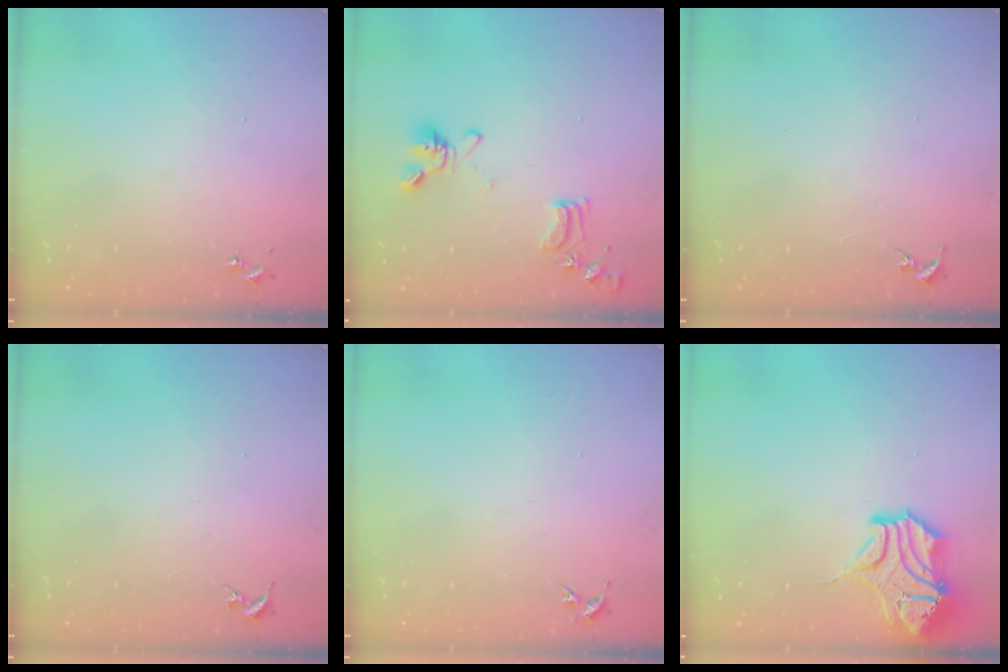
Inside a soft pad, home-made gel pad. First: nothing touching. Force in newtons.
{"total": 13.1, "press": 13.0, "slide": 1.9}
{"total": 0.0}
{"total": 0.0}
{"total": 4.2, "press": 4.2, "slide": 0.5}
{"total": 14.5, "press": 14.3, "slide": 2.1}